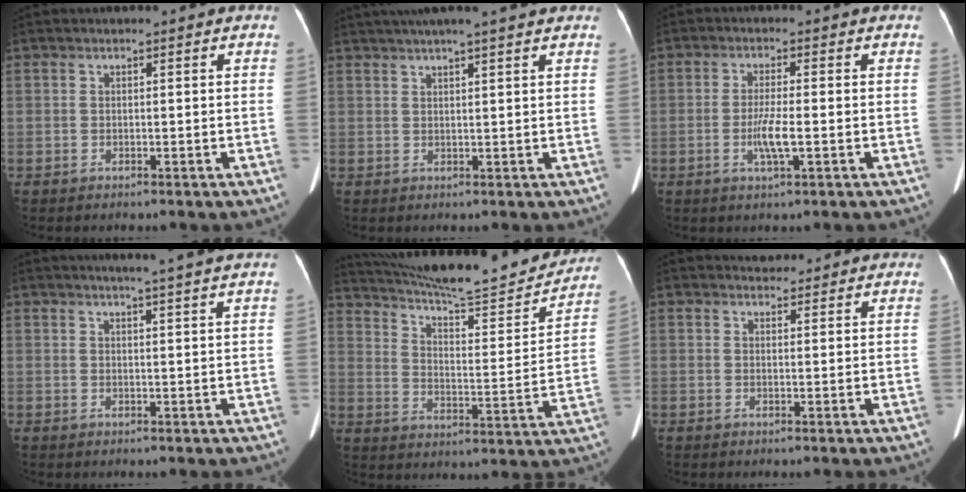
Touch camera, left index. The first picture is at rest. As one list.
[{"total": 10.2, "force": [8.6, -0.3, 5.5], "torque": [-0.088, 0.033, 0.108]}, {"total": 4.2, "force": [-1.1, 0.3, 4.0], "torque": [-0.083, -0.006, -0.021]}, {"total": 8.4, "force": [7.3, -0.8, 4.0], "torque": [-0.051, 0.009, 0.072]}, {"total": 25.0, "force": [22.8, 3.1, 9.9], "torque": [-0.158, -0.034, 0.314]}, {"total": 5.4, "force": [5.1, 1.6, 0.8], "torque": [-0.003, 0.014, 0.053]}]